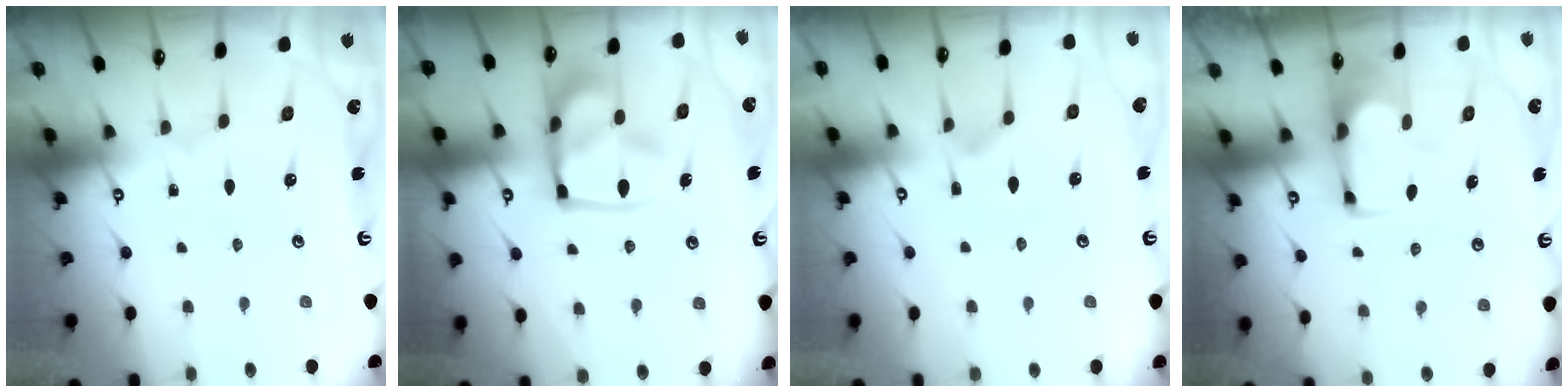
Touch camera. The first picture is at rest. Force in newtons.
{"total": 14.9, "press": 14.8, "slide": 1.8}
{"total": 1.7, "press": 1.0, "slide": 1.4}
{"total": 1.9, "press": 1.6, "slide": 1.0}